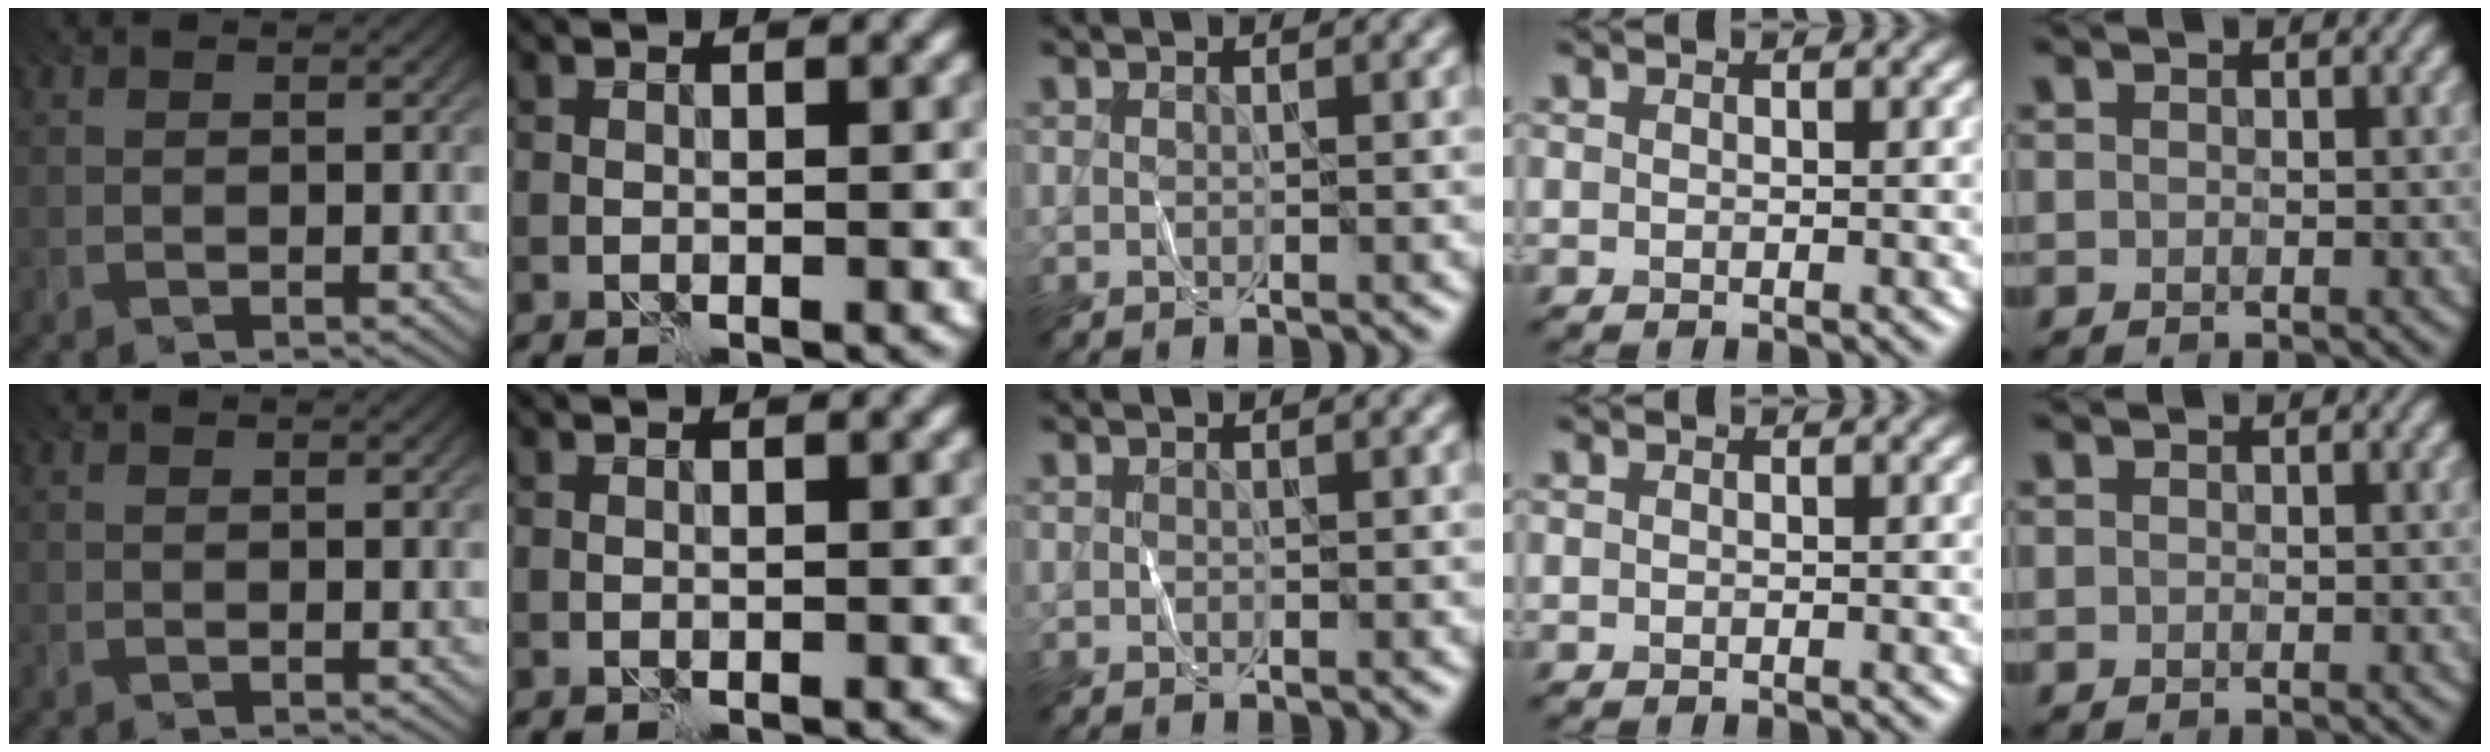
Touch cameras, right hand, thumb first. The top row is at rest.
{}